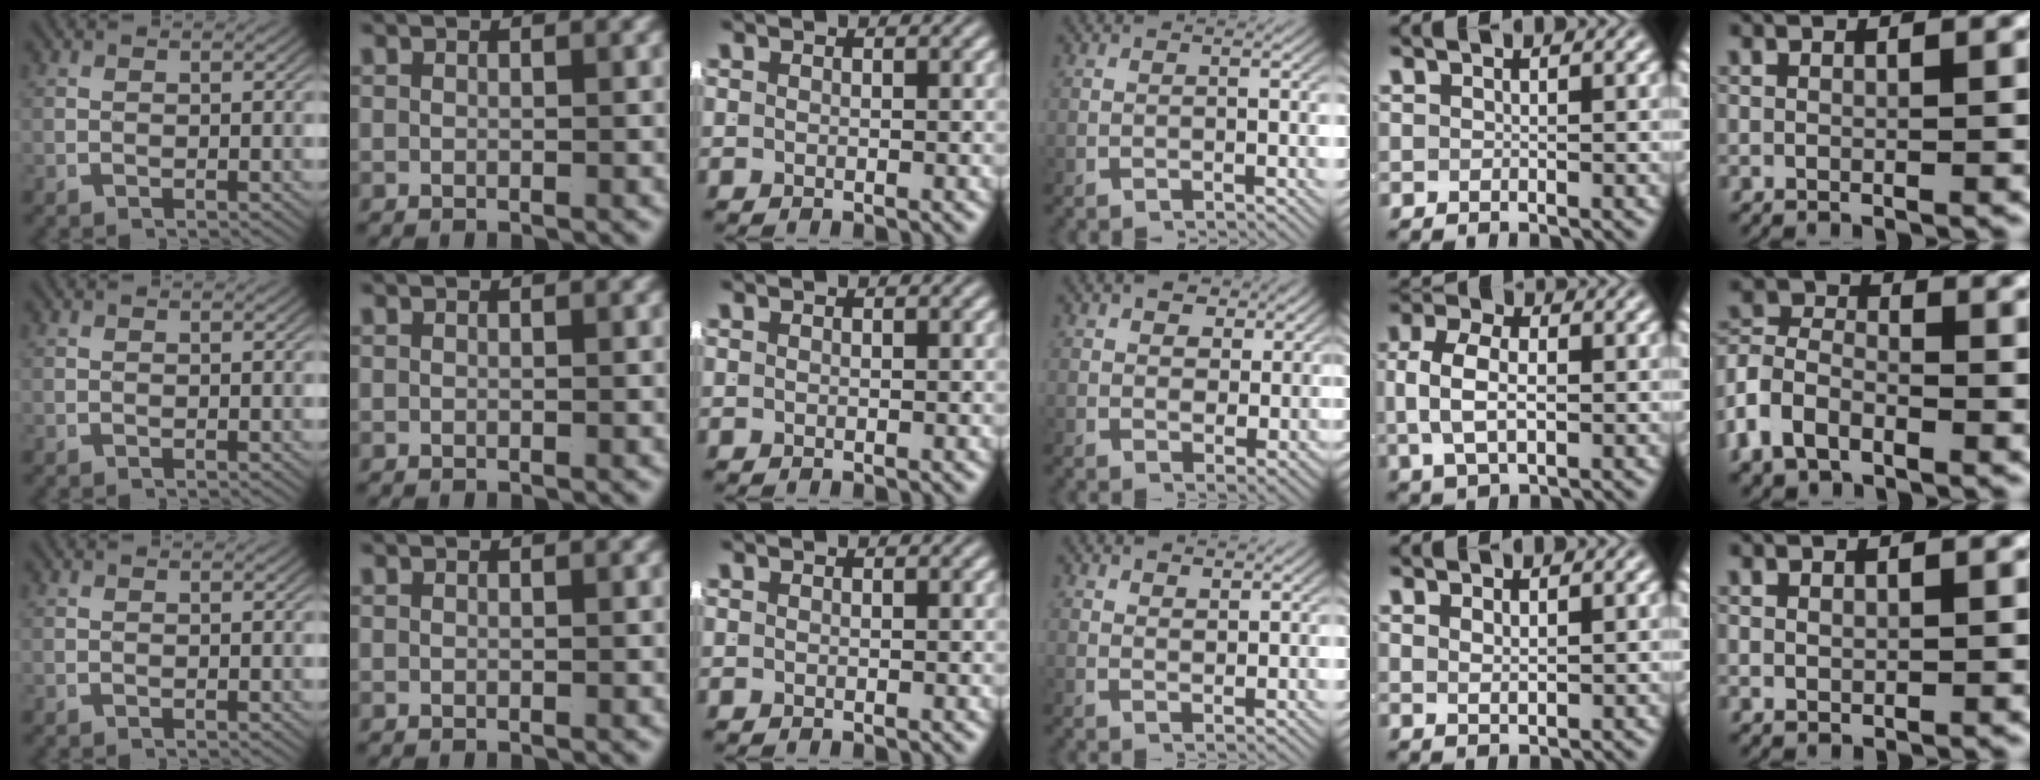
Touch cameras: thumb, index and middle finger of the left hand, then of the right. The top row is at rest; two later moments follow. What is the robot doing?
{"motion": "lift_and_place", "object": "shorts"}